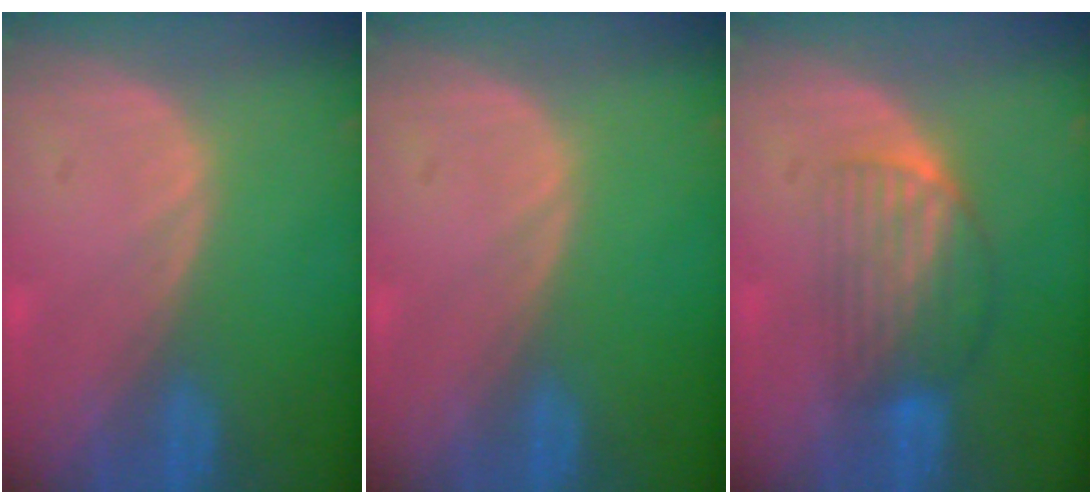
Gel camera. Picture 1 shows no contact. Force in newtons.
{"total": 0.0}
{"total": 6.8, "press": 6.0, "slide": 3.2}